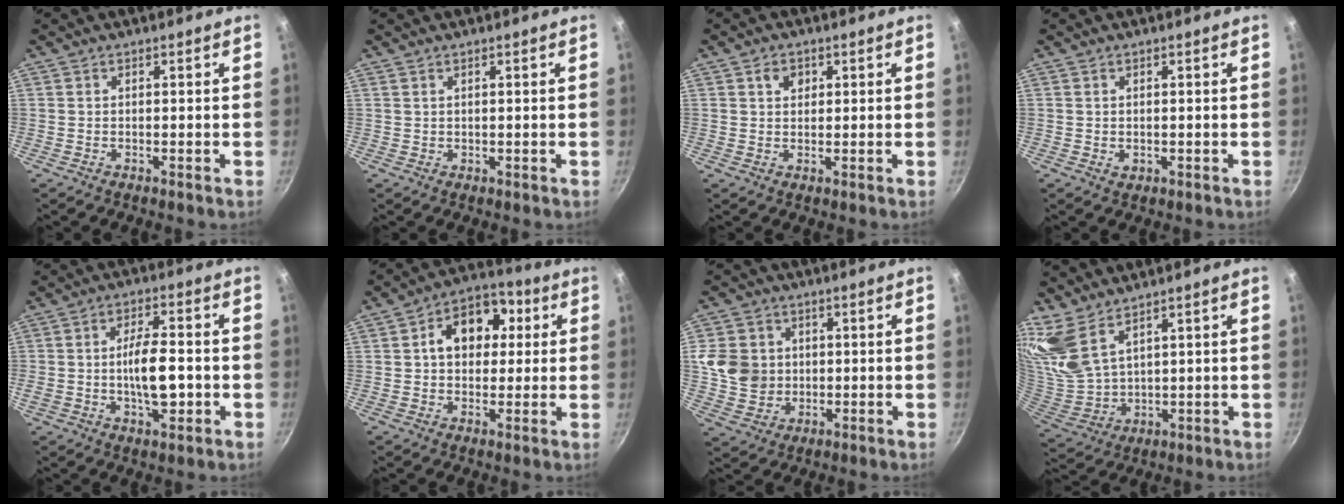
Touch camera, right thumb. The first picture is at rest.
{"total": 0.8, "force": [0.6, 0.4, 0.3], "torque": [0.000, -0.006, 0.009]}
{"total": 2.9, "force": [1.1, 2.3, 1.4], "torque": [-0.008, -0.001, 0.016]}
{"total": 1.2, "force": [0.1, 0.8, 0.8], "torque": [-0.011, -0.002, 0.002]}
{"total": 9.7, "force": [-1.4, 4.5, 8.5], "torque": [-0.129, 0.021, -0.022]}
{"total": 12.6, "force": [2.6, 9.3, 8.1], "torque": [-0.080, 0.019, 0.023]}
{"total": 9.6, "force": [0.9, 8.7, 4.0], "torque": [-0.047, -0.003, 0.021]}
{"total": 10.6, "force": [7.4, 4.7, 5.9], "torque": [-0.117, -0.052, 0.169]}